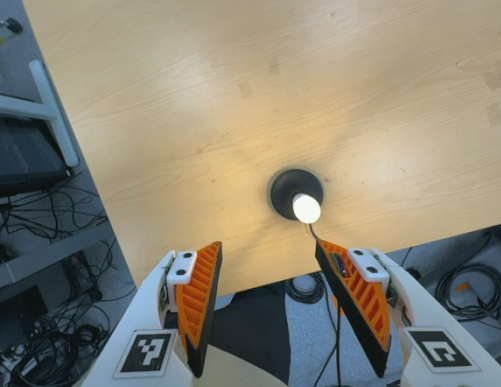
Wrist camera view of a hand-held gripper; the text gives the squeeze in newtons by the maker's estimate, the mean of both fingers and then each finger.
{"total": 0.0}